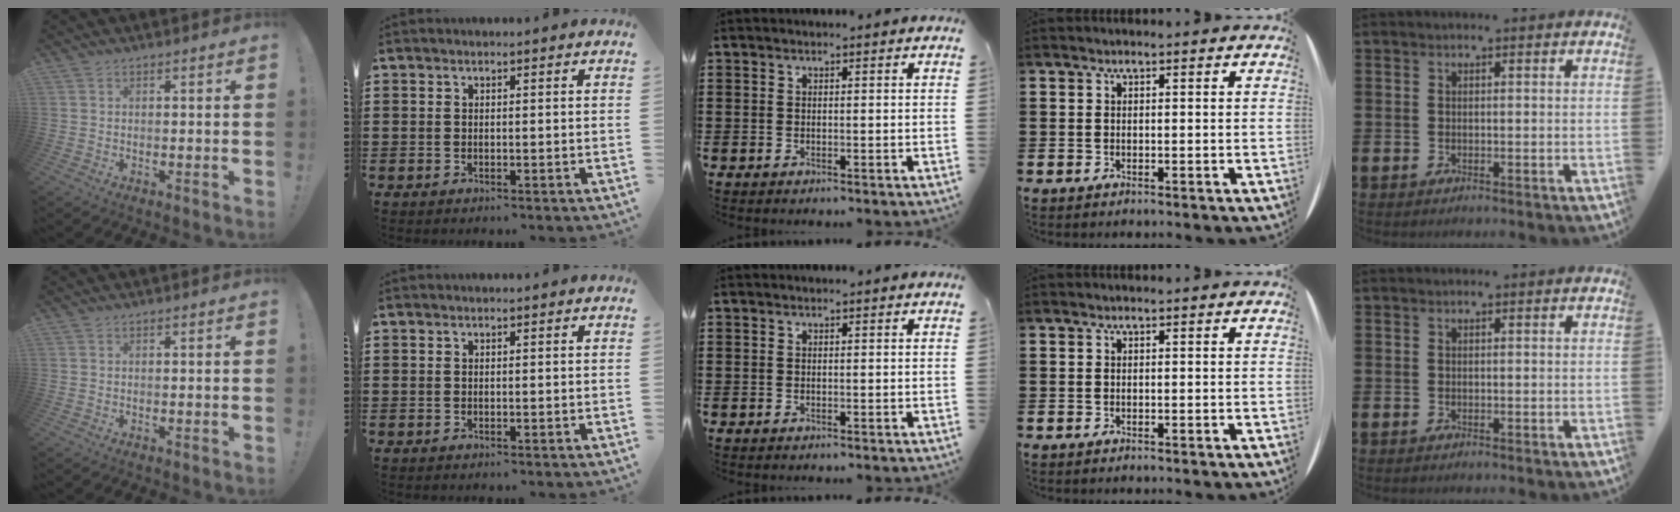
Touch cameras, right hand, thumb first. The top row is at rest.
{}